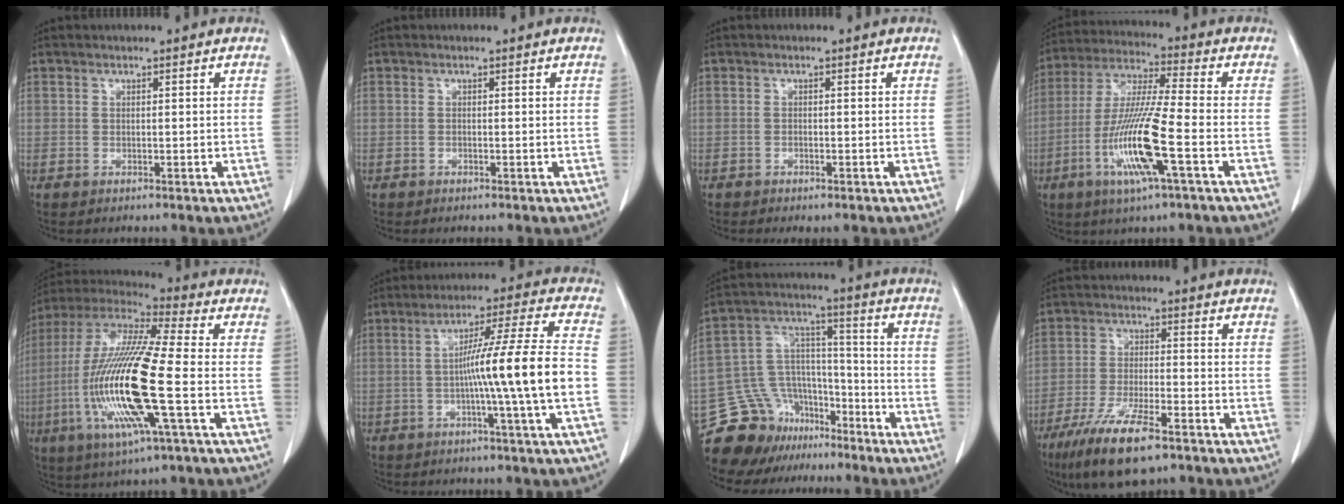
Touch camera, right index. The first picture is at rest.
{"total": 0.0}
{"total": 1.1, "force": [-0.8, 0.4, 0.7], "torque": [-0.010, -0.001, -0.010]}
{"total": 13.9, "force": [-4.7, 0.3, 13.1], "torque": [-0.268, -0.013, -0.094]}
{"total": 20.0, "force": [-4.3, 1.7, 19.5], "torque": [-0.416, -0.017, -0.085]}
{"total": 12.6, "force": [-2.3, -2.1, 12.3], "torque": [-0.199, 0.007, -0.039]}
{"total": 14.3, "force": [-11.5, 8.2, 2.4], "torque": [-0.051, 0.077, -0.196]}
{"total": 11.5, "force": [-7.6, 2.2, 8.4], "torque": [-0.157, -0.022, -0.131]}